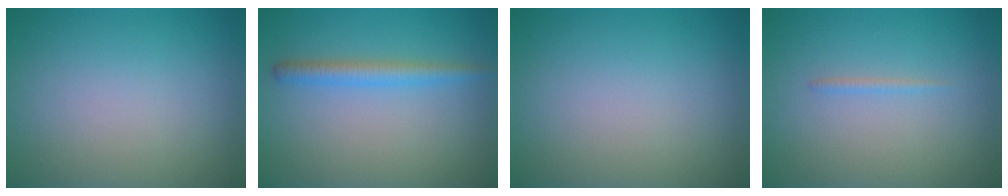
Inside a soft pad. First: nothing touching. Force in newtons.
{"total": 2.3, "press": 2.3, "slide": 0.1}
{"total": 0.0}
{"total": 0.6, "press": 0.6, "slide": 0.0}